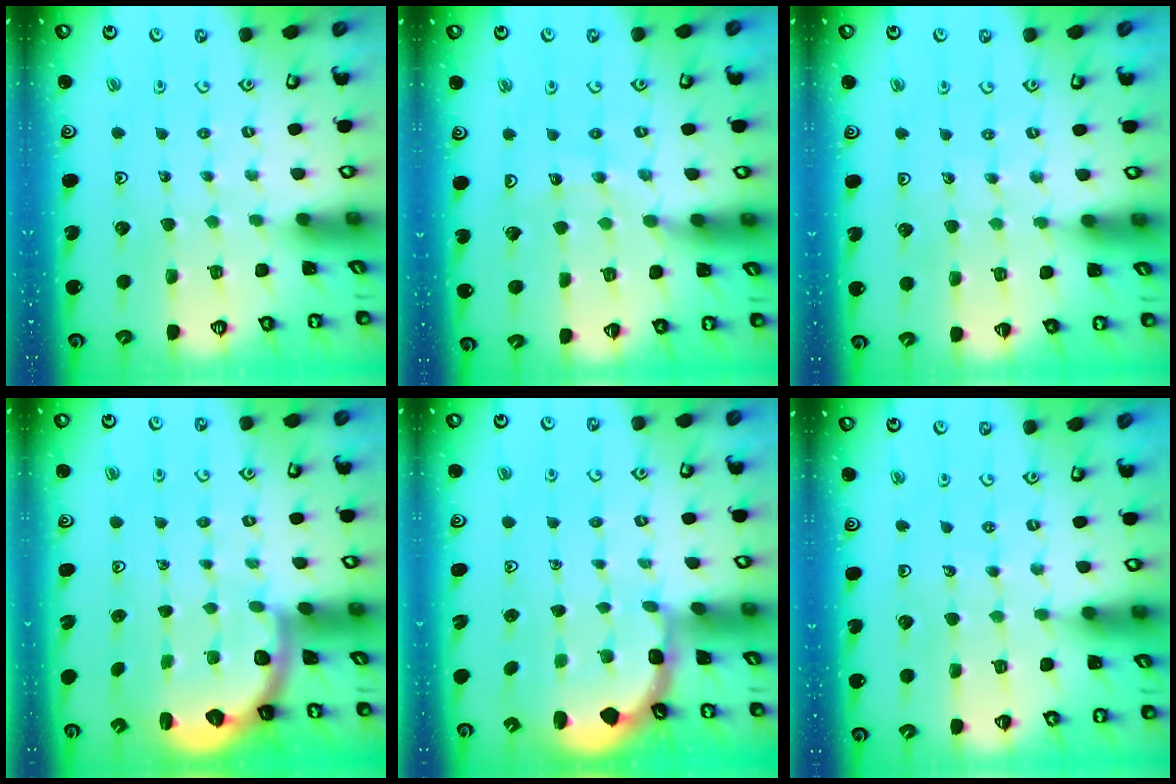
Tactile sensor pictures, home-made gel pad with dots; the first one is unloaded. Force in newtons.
{"total": 9.3, "press": 9.3, "slide": 0.8}
{"total": 4.7, "press": 4.6, "slide": 1.2}
{"total": 2.4, "press": 2.1, "slide": 1.3}
{"total": 2.6, "press": 2.0, "slide": 1.7}
{"total": 4.7, "press": 4.4, "slide": 1.4}